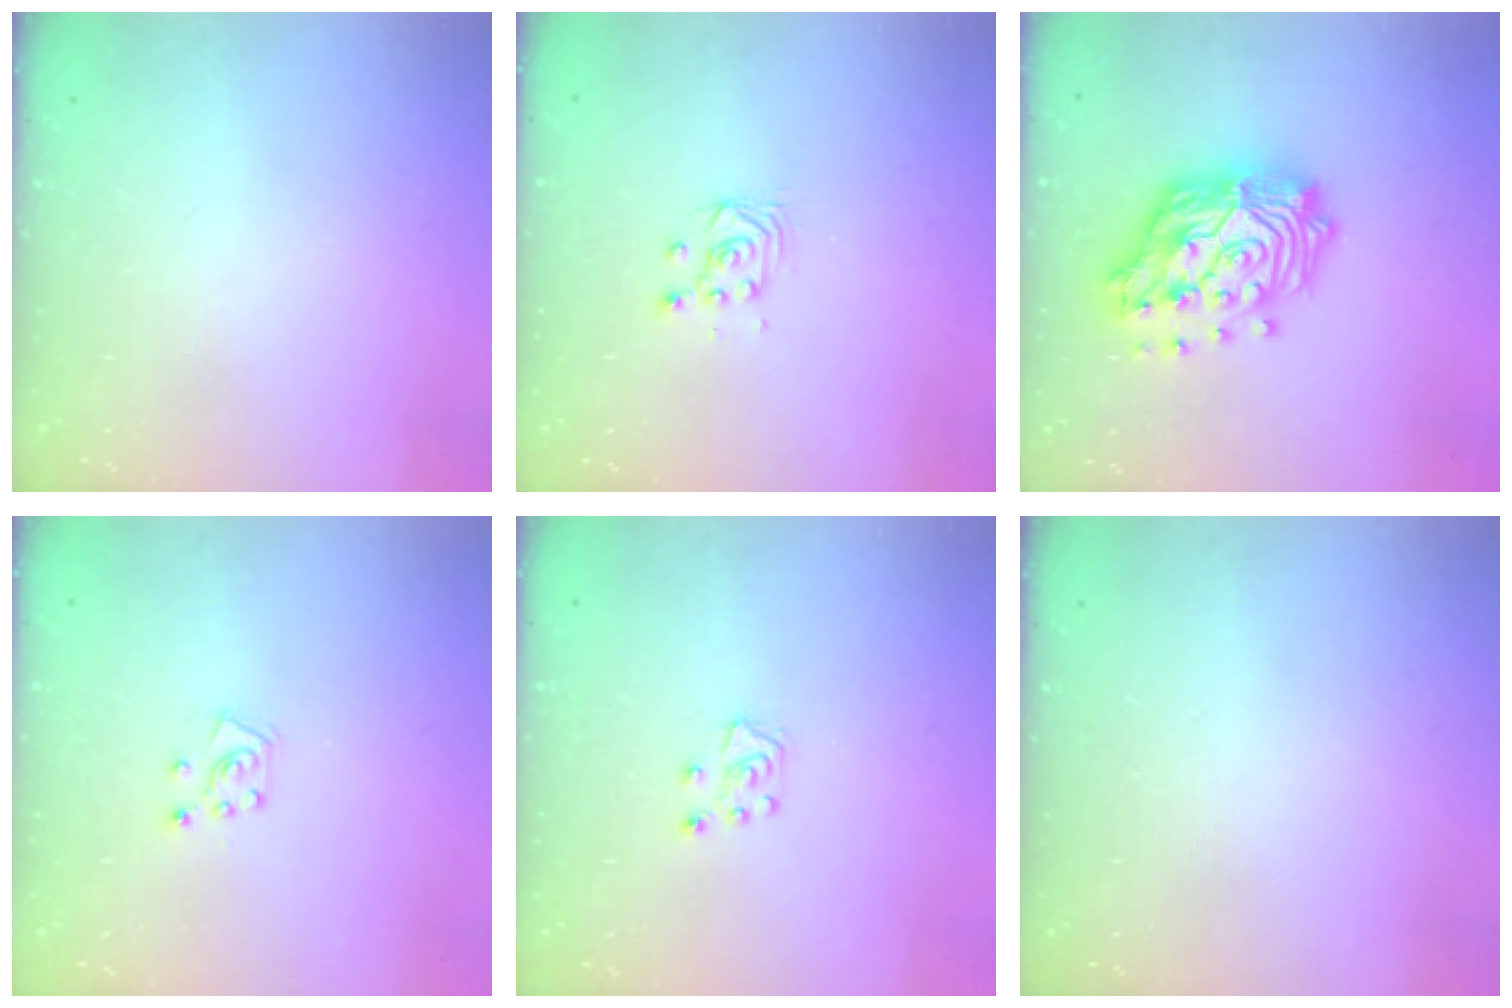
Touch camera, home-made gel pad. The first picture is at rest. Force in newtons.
{"total": 4.1, "press": 4.0, "slide": 0.7}
{"total": 19.3, "press": 19.2, "slide": 2.1}
{"total": 6.2, "press": 6.1, "slide": 0.6}
{"total": 6.4, "press": 6.3, "slide": 0.5}
{"total": 0.0}